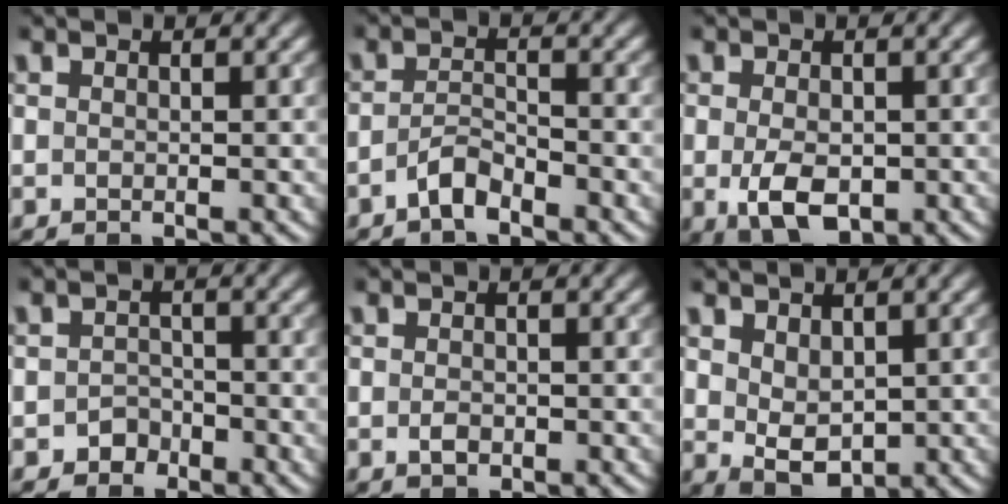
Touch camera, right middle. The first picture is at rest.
{"total": 2.2, "force": [-1.6, 0.7, 1.3], "torque": [-0.030, 0.006, -0.036]}
{"total": 4.4, "force": [-1.0, 2.6, 3.4], "torque": [-0.066, -0.011, -0.012]}
{"total": 1.5, "force": [-0.9, 1.1, 0.3], "torque": [0.003, 0.006, -0.017]}
{"total": 1.1, "force": [-0.3, 0.7, 0.7], "torque": [-0.014, -0.002, -0.006]}
{"total": 3.1, "force": [0.9, 1.9, 2.3], "torque": [-0.046, -0.006, 0.024]}